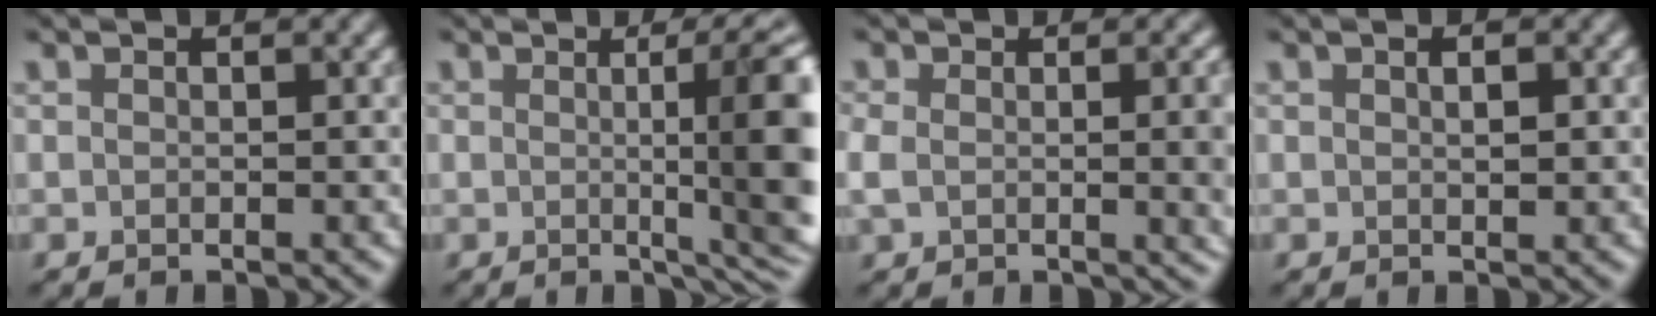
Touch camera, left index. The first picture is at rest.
{"total": 10.4, "force": [-0.2, 2.6, 10.1], "torque": [-0.096, 0.008, -0.005]}
{"total": 6.2, "force": [-0.4, 3.0, 5.4], "torque": [-0.079, -0.014, 0.006]}
{"total": 1.1, "force": [0.0, 0.6, 0.9], "torque": [-0.007, -0.007, 0.008]}